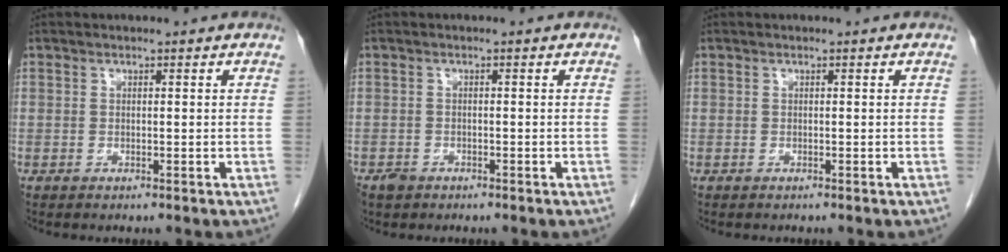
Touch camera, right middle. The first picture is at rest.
{"total": 1.5, "force": [-1.1, 1.1, 0.3], "torque": [-0.012, 0.002, -0.016]}
{"total": 0.0}